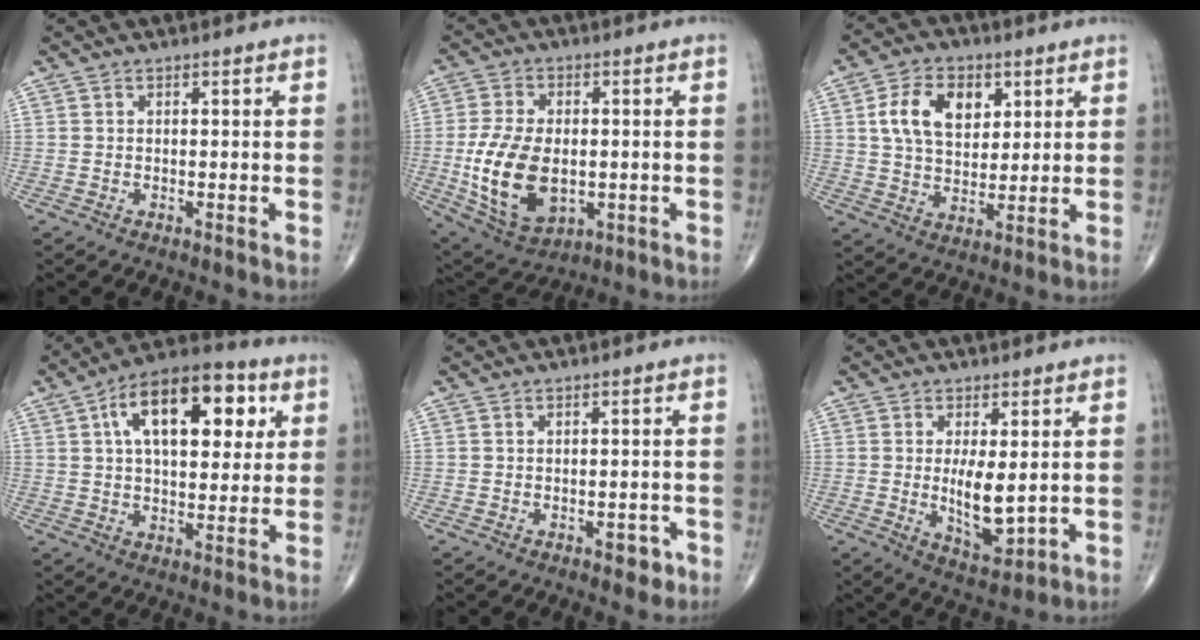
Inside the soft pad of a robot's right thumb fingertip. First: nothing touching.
{"total": 15.6, "force": [-2.0, 9.4, 12.3], "torque": [-0.226, -0.007, -0.018]}
{"total": 11.6, "force": [3.7, 7.7, 7.9], "torque": [-0.111, -0.008, 0.066]}
{"total": 19.1, "force": [6.0, 9.8, 15.3], "torque": [-0.204, 0.009, 0.086]}
{"total": 2.5, "force": [-1.3, 1.4, 1.7], "torque": [-0.006, 0.006, -0.015]}
{"total": 8.0, "force": [0.3, 3.1, 7.4], "torque": [-0.116, -0.021, 0.017]}